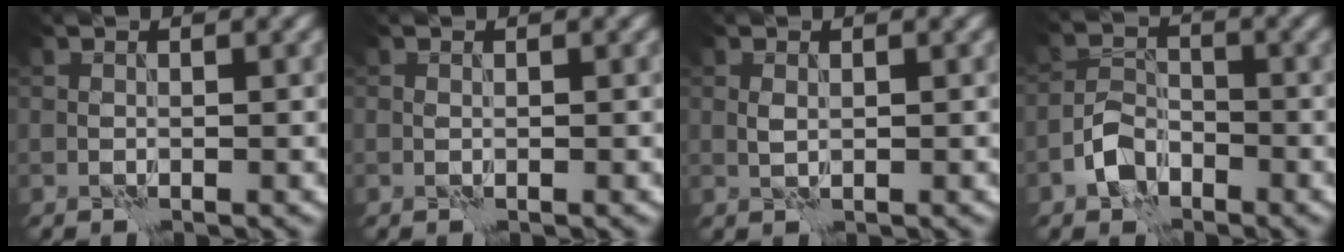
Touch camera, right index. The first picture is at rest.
{"total": 0.0}
{"total": 0.7, "force": [0.2, 0.4, 0.5], "torque": [-0.015, 0.000, 0.006]}
{"total": 3.3, "force": [-2.1, 2.0, 1.6], "torque": [-0.025, 0.009, -0.047]}